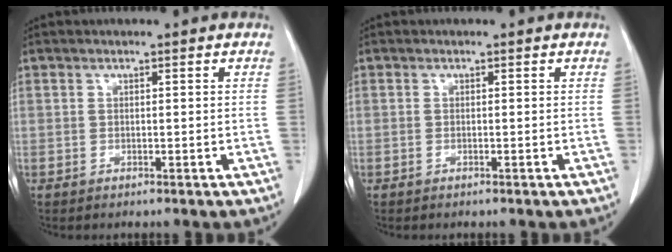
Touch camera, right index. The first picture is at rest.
{"total": 0.0}